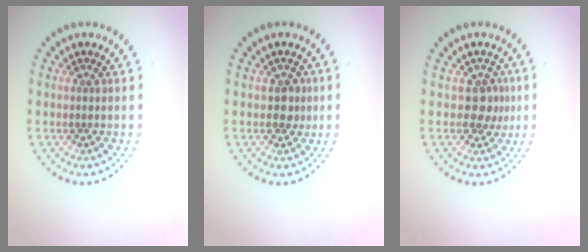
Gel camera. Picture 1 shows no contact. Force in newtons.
{"total": 1.4, "press": 1.3, "slide": 0.6}
{"total": 2.0, "press": 1.6, "slide": 1.2}